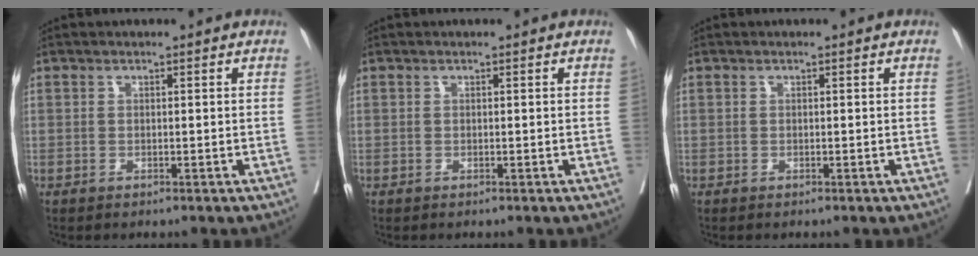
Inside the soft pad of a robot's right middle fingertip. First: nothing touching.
{"total": 0.0}
{"total": 0.0}